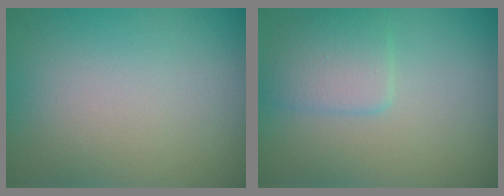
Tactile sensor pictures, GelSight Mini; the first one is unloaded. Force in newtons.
{"total": 2.4, "press": 2.4, "slide": 0.2}